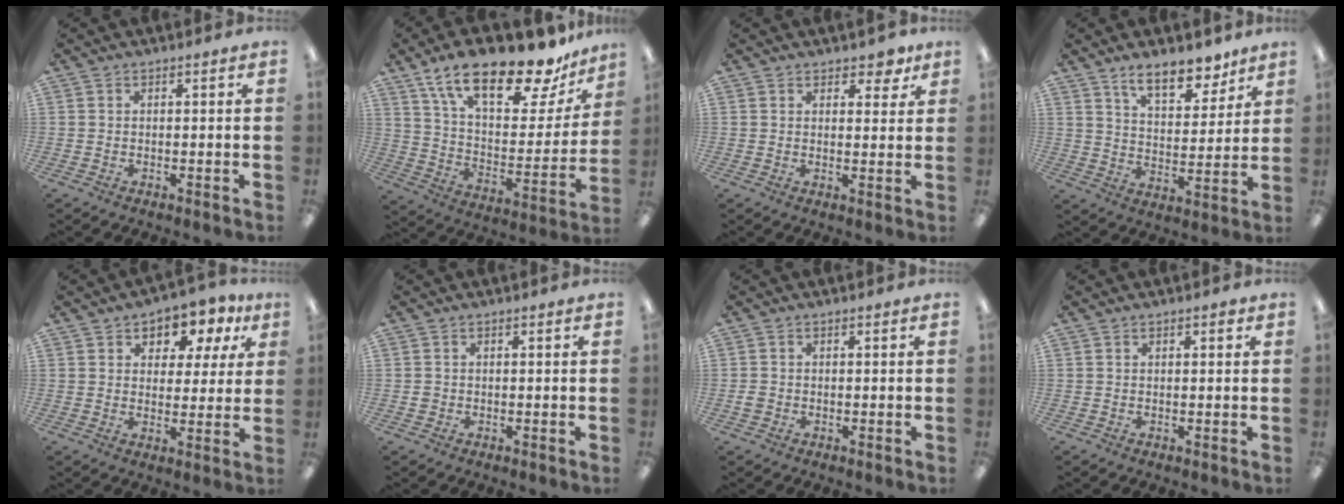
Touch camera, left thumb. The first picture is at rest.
{"total": 23.8, "force": [17.7, 7.8, 13.8], "torque": [-0.224, -0.110, 0.299]}
{"total": 4.5, "force": [3.3, 2.3, 1.9], "torque": [-0.012, -0.012, 0.055]}
{"total": 11.1, "force": [8.8, 4.3, 5.1], "torque": [-0.067, -0.052, 0.156]}
{"total": 7.1, "force": [4.5, 4.8, 2.6], "torque": [-0.041, -0.027, 0.077]}
{"total": 1.0, "force": [-0.1, 0.9, 0.1], "torque": [-0.002, 0.005, -0.004]}
{"total": 1.5, "force": [-0.3, 1.4, 0.6], "torque": [-0.010, 0.004, -0.006]}
{"total": 1.1, "force": [0.7, 0.5, 0.8], "torque": [-0.008, -0.001, 0.009]}